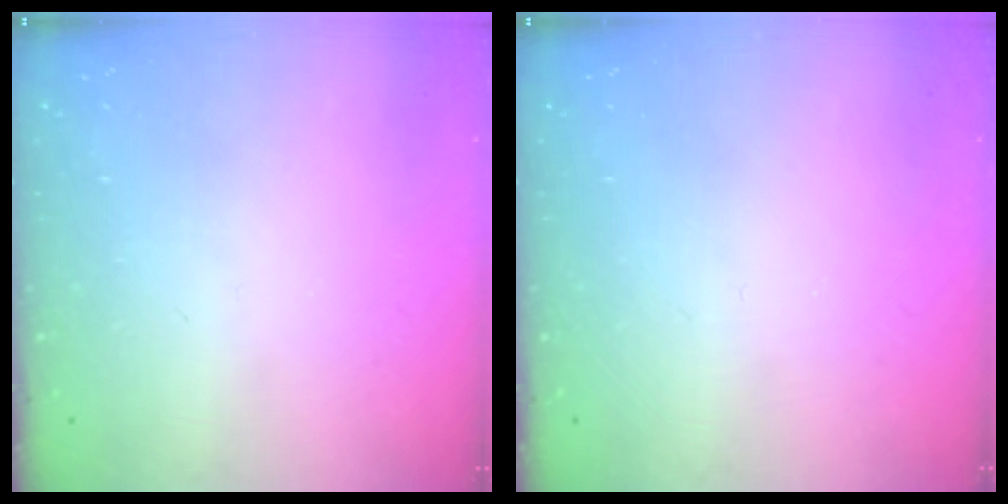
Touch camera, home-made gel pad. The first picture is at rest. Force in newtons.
{"total": 0.0}